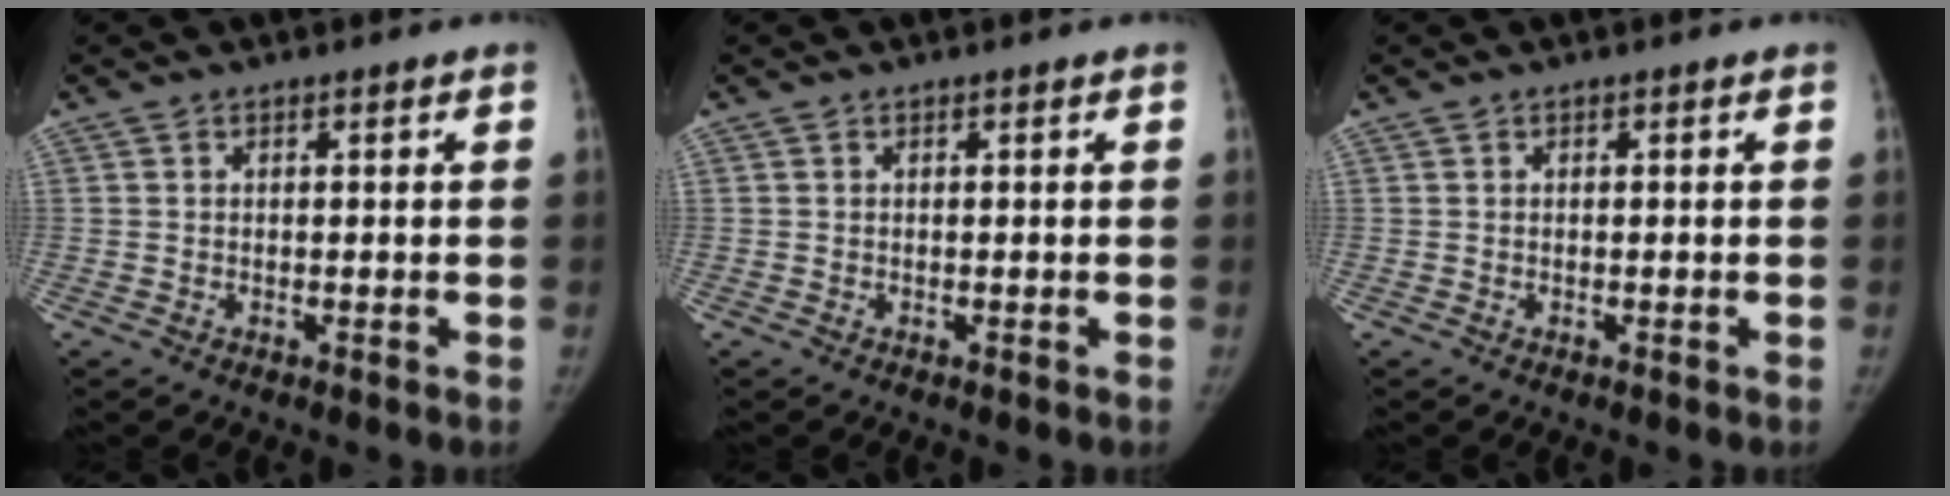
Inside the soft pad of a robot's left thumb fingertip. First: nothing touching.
{"total": 0.0}
{"total": 0.0}